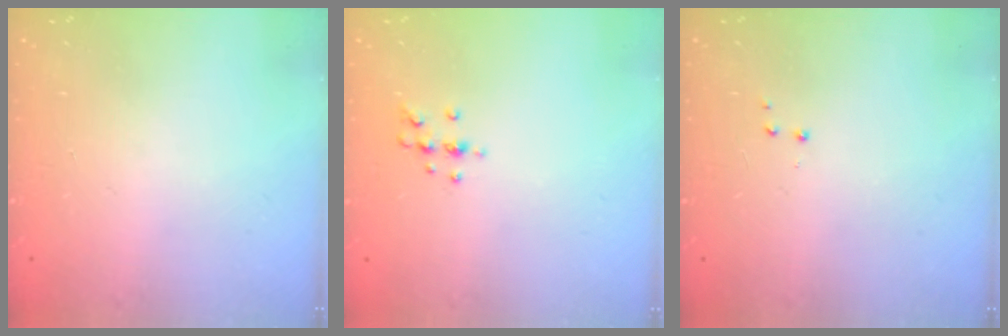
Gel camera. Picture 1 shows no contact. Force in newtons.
{"total": 5.4, "press": 5.2, "slide": 1.4}
{"total": 2.8, "press": 2.7, "slide": 0.5}